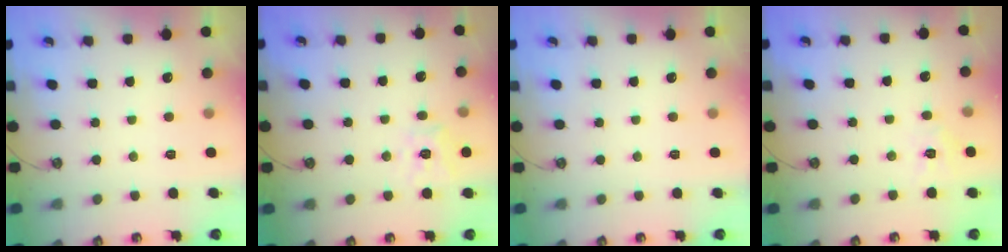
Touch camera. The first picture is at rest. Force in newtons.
{"total": 11.1, "press": 11.1, "slide": 1.1}
{"total": 0.0}
{"total": 5.3, "press": 5.2, "slide": 0.6}